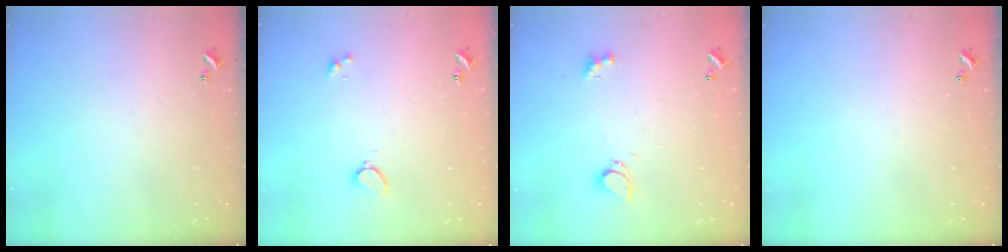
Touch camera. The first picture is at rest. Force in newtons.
{"total": 1.8, "press": 1.7, "slide": 0.4}
{"total": 2.1, "press": 2.0, "slide": 0.7}
{"total": 0.0}